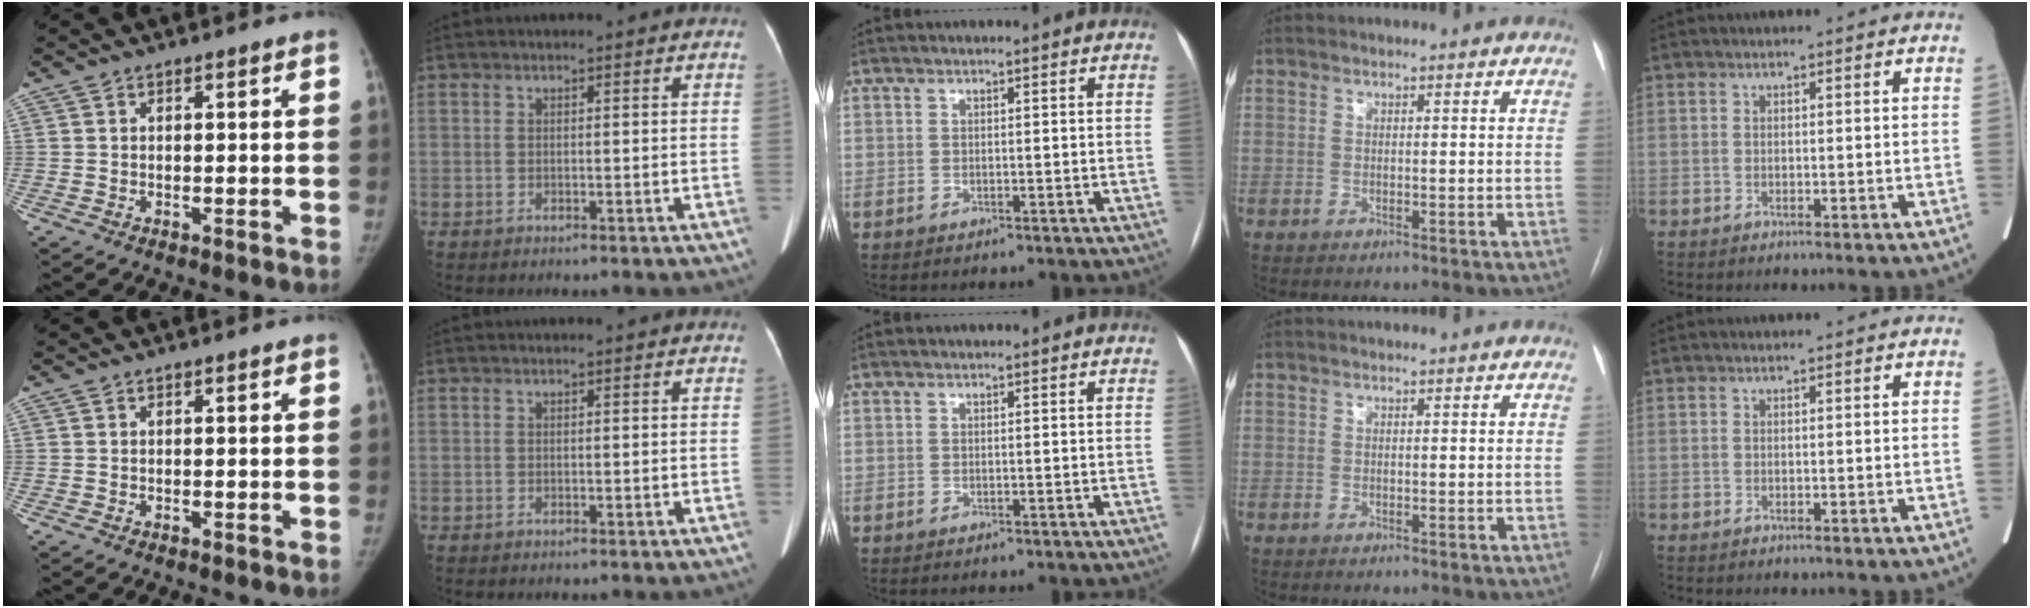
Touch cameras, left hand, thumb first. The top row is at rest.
{}